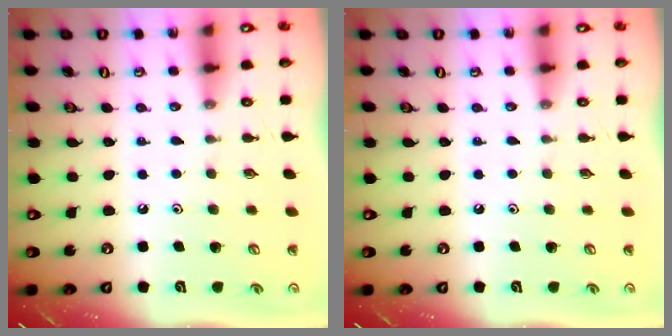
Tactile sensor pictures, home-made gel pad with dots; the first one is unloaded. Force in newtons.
{"total": 0.0}